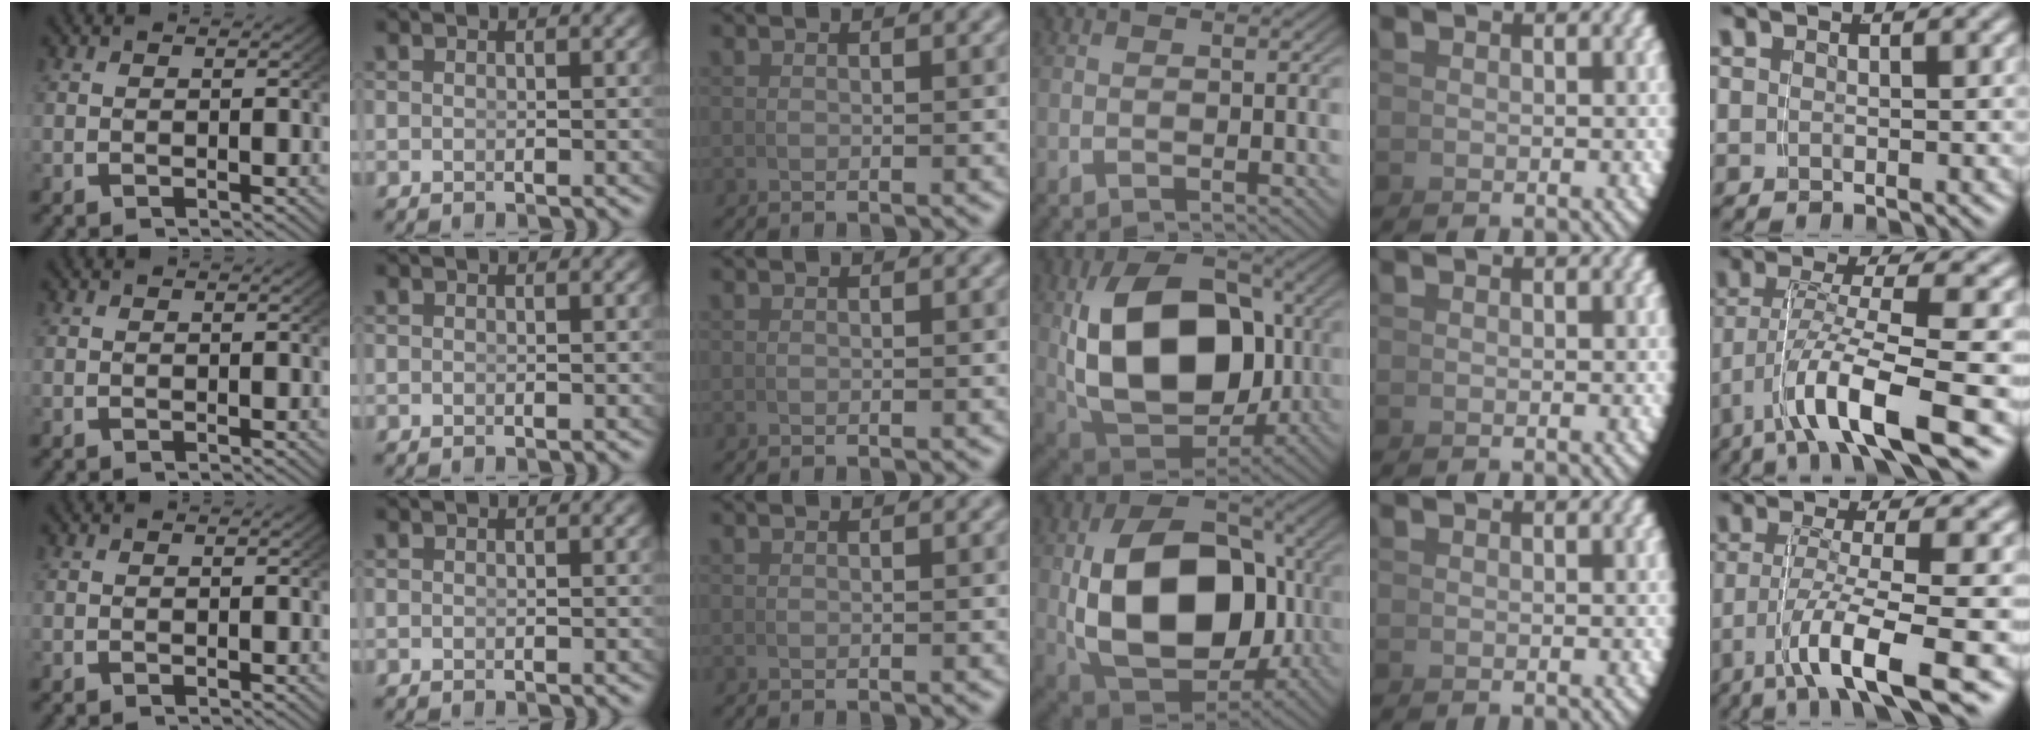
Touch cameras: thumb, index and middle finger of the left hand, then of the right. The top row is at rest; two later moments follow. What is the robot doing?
{"motion": "lift_and_place", "object": "bowl"}